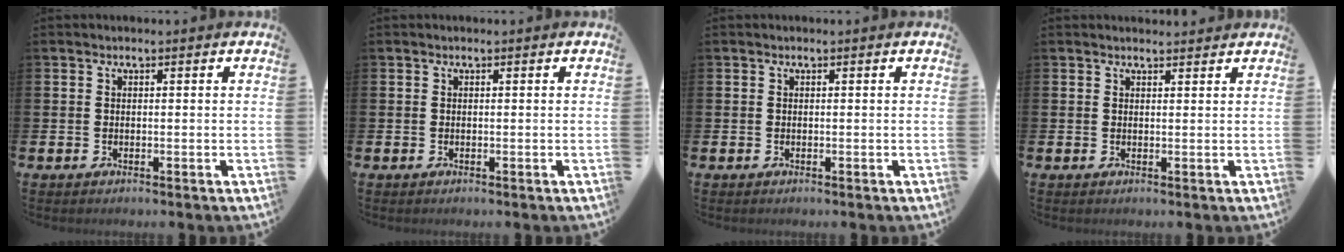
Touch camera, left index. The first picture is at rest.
{"total": 0.0}
{"total": 0.0}
{"total": 1.3, "force": [1.2, 0.2, 0.1], "torque": [0.004, -0.004, 0.021]}